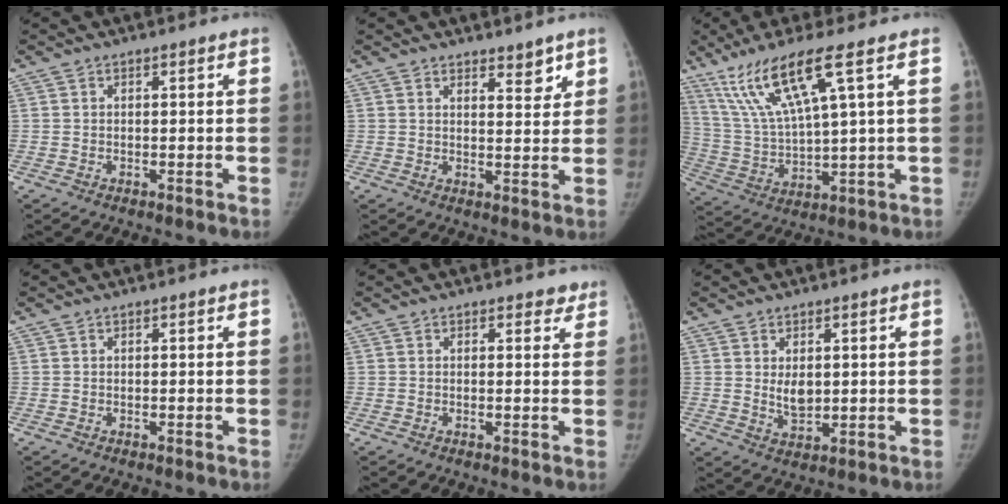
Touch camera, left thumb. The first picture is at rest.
{"total": 3.8, "force": [3.0, 1.6, 1.7], "torque": [0.000, -0.022, 0.044]}
{"total": 13.8, "force": [7.6, 1.3, 11.4], "torque": [-0.247, -0.028, 0.160]}
{"total": 0.0}
{"total": 1.8, "force": [1.5, 1.1, 0.3], "torque": [0.022, -0.007, 0.010]}
{"total": 4.3, "force": [0.9, 2.7, 3.2], "torque": [-0.039, -0.014, 0.024]}